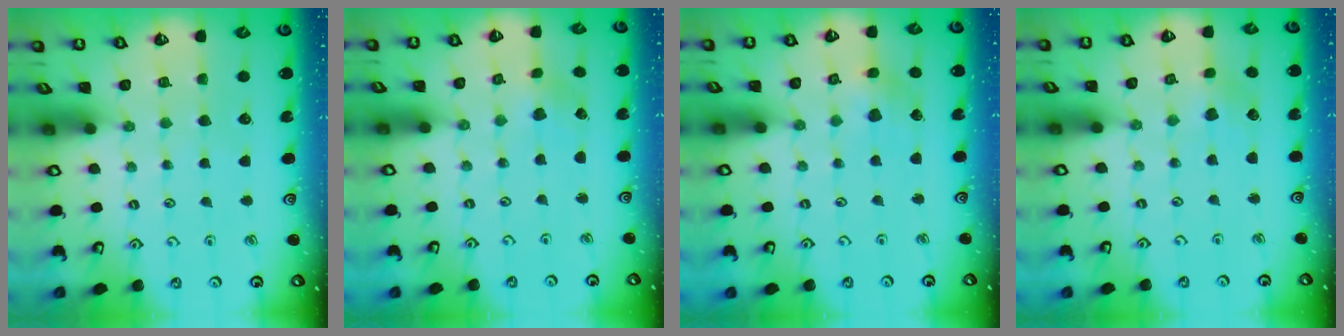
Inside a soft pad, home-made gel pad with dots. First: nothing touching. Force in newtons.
{"total": 0.9, "press": 0.9, "slide": 0.2}
{"total": 4.3, "press": 4.3, "slide": 0.5}
{"total": 1.7, "press": 1.7, "slide": 0.3}